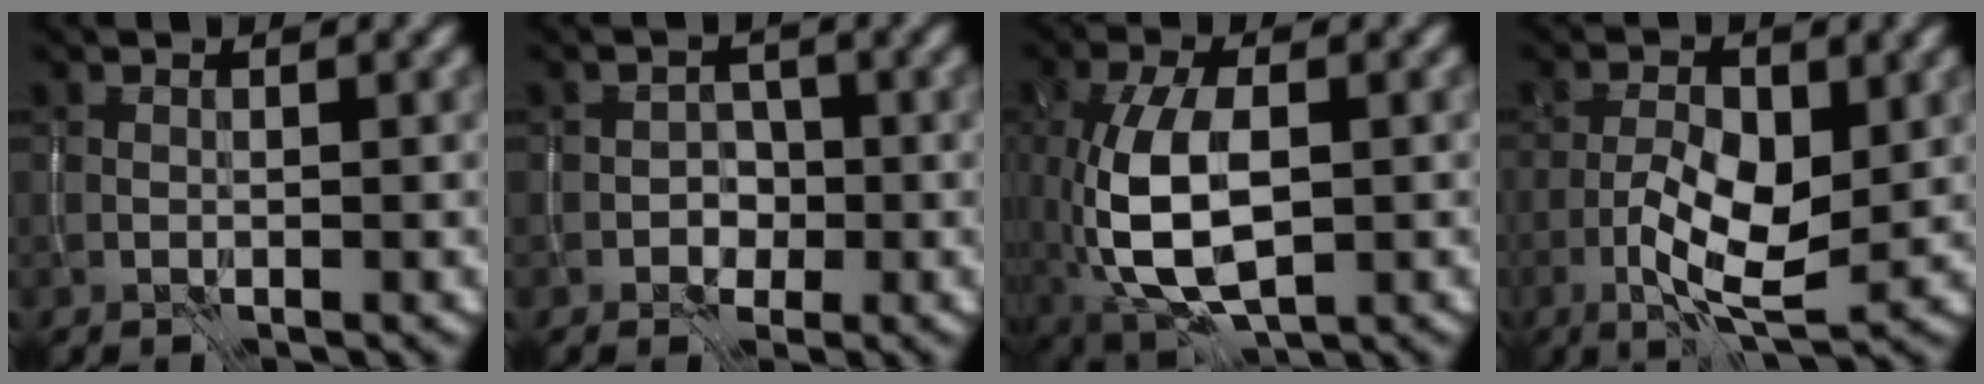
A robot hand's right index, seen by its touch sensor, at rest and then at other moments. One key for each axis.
{"total": 2.0, "fx": -0.7, "fy": 1.8, "fz": 0.6, "tx": -0.001, "ty": 0.000, "tz": -0.014}
{"total": 9.1, "fx": -1.1, "fy": 4.6, "fz": 7.7, "tx": -0.168, "ty": -0.006, "tz": -0.017}
{"total": 5.6, "fx": -1.6, "fy": 2.2, "fz": 4.9, "tx": -0.094, "ty": -0.001, "tz": -0.028}